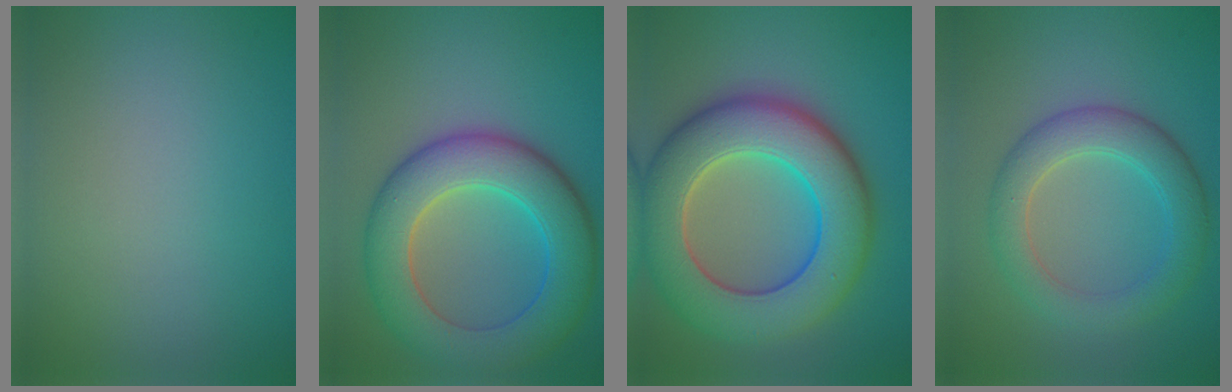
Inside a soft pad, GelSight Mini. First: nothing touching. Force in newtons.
{"total": 9.2, "press": 9.2, "slide": 0.2}
{"total": 11.8, "press": 11.8, "slide": 0.8}
{"total": 4.9, "press": 4.9, "slide": 0.5}